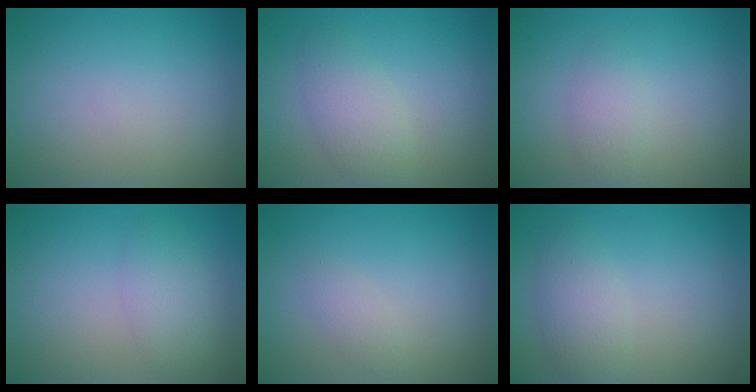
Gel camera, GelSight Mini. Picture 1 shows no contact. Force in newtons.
{"total": 2.9, "press": 2.9, "slide": 0.2}
{"total": 1.8, "press": 1.8, "slide": 0.0}
{"total": 2.5, "press": 2.5, "slide": 0.0}
{"total": 1.1, "press": 1.1, "slide": 0.0}
{"total": 2.6, "press": 2.6, "slide": 0.1}